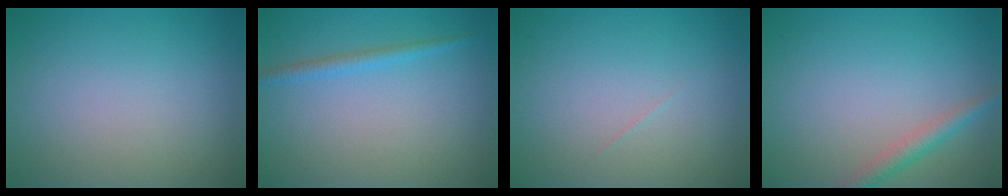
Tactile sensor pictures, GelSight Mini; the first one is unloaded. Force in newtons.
{"total": 1.4, "press": 1.4, "slide": 0.1}
{"total": 0.0}
{"total": 2.2, "press": 2.2, "slide": 0.0}